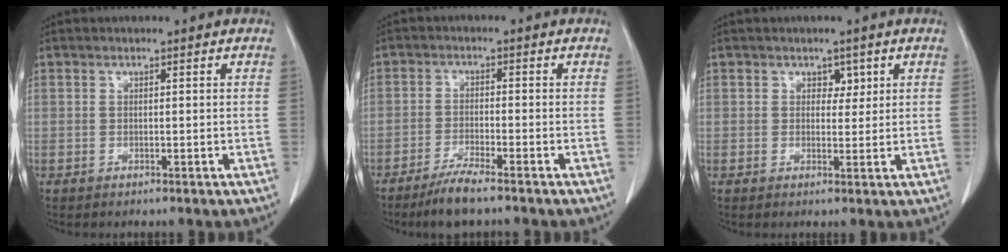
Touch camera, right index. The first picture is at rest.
{"total": 4.7, "force": [-3.8, 0.1, 2.9], "torque": [-0.060, -0.012, -0.074]}
{"total": 1.9, "force": [0.9, 1.4, 1.0], "torque": [-0.006, -0.001, 0.013]}